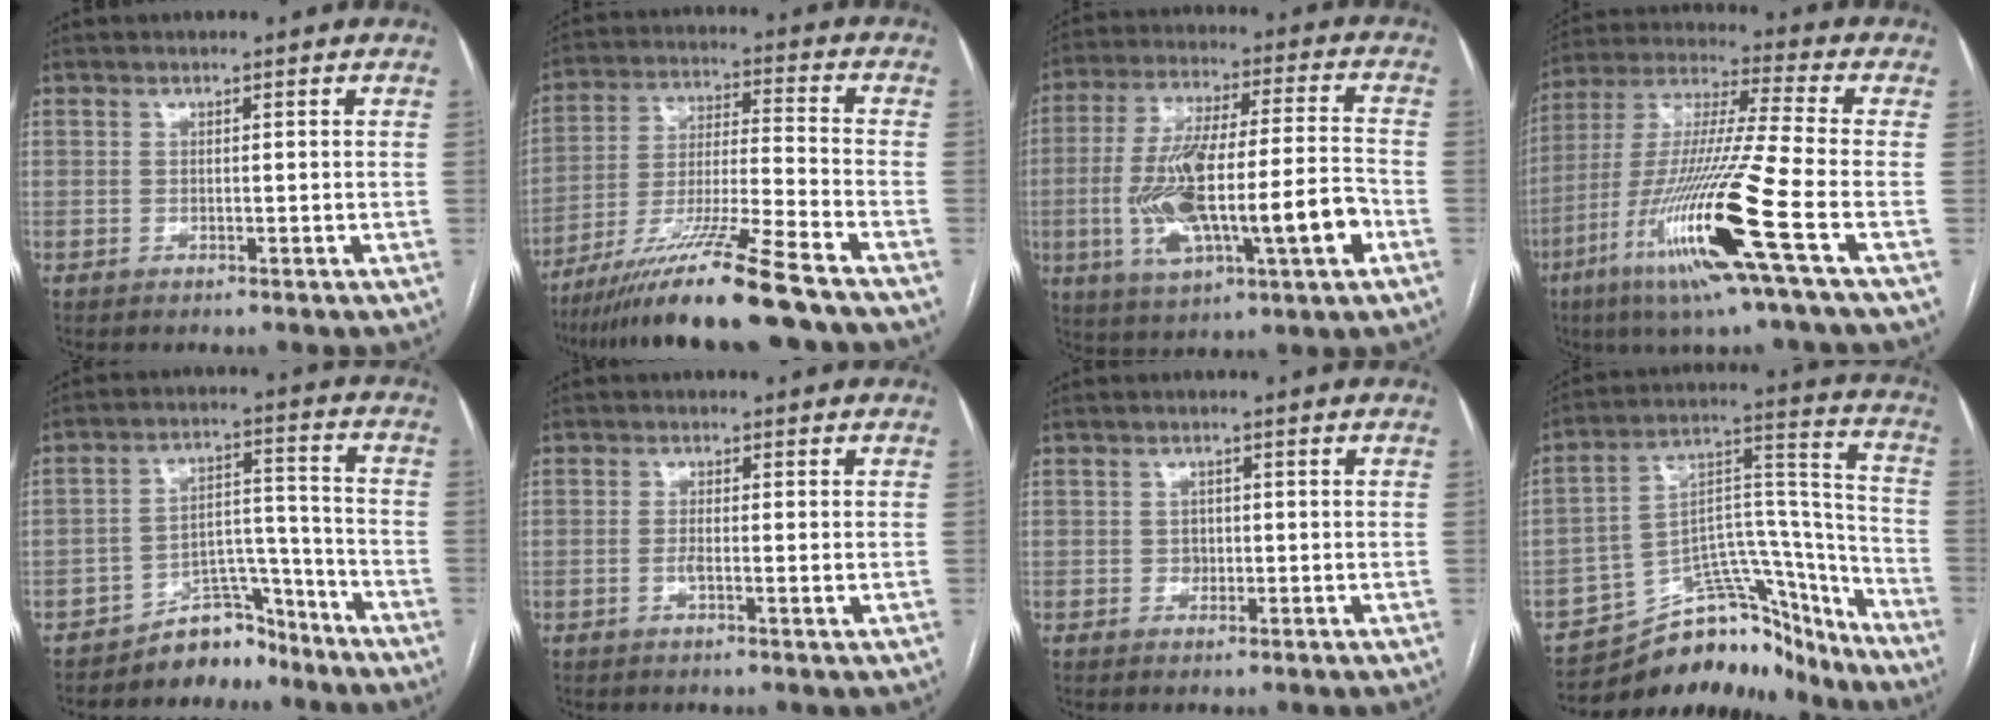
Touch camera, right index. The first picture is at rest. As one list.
[{"total": 15.7, "force": [-12.3, -1.4, 9.7], "torque": [-0.180, -0.024, -0.216]}, {"total": 19.3, "force": [-5.0, 3.4, 18.3], "torque": [-0.337, 0.007, -0.075]}, {"total": 19.3, "force": [-7.9, -1.0, 17.6], "torque": [-0.372, -0.034, -0.156]}, {"total": 7.2, "force": [-6.4, 3.2, 0.9], "torque": [0.002, 0.054, -0.105]}, {"total": 1.9, "force": [-0.4, 0.3, 1.9], "torque": [-0.035, 0.000, -0.007]}, {"total": 1.4, "force": [-0.1, 1.3, 0.6], "torque": [-0.008, 0.004, 0.000]}, {"total": 19.4, "force": [-16.7, 7.3, 6.7], "torque": [-0.087, 0.073, -0.256]}]